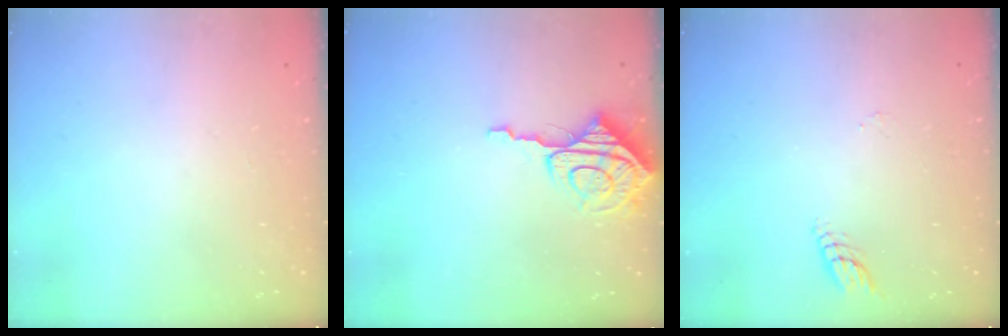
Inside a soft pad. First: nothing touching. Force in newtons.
{"total": 8.8, "press": 8.8, "slide": 0.6}
{"total": 4.9, "press": 4.8, "slide": 0.4}